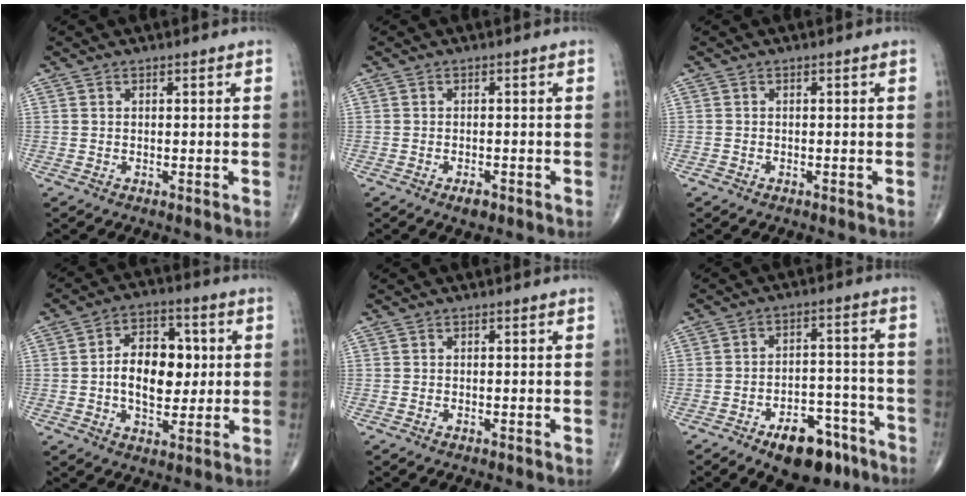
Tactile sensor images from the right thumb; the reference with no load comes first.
{"total": 2.0, "force": [-1.2, 0.9, 1.3], "torque": [-0.022, 0.001, -0.018]}
{"total": 0.5, "force": [-0.4, 0.3, 0.1], "torque": [-0.006, 0.000, -0.011]}
{"total": 12.3, "force": [0.3, 7.8, 9.4], "torque": [-0.113, 0.014, 0.004]}
{"total": 0.0}
{"total": 12.5, "force": [-8.1, 6.3, 7.2], "torque": [-0.074, 0.064, -0.117]}